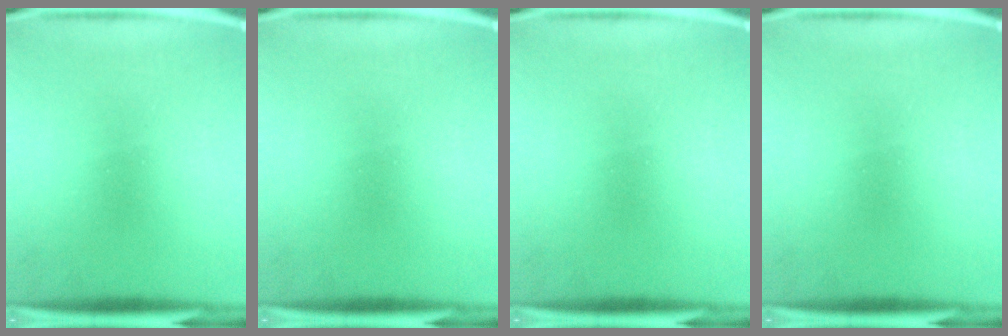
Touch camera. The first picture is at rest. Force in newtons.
{"total": 0.0}
{"total": 0.0}
{"total": 0.0}